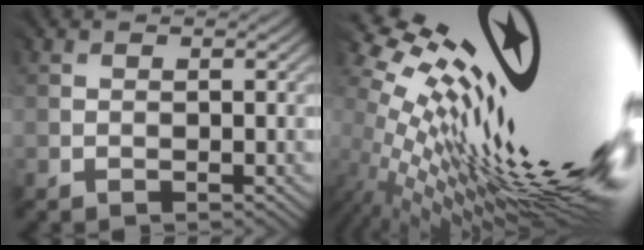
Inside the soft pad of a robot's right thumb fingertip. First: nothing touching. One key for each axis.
{"total": 19.4, "fx": 5.9, "fy": 6.0, "fz": 17.4, "tx": -0.251, "ty": 0.012, "tz": 0.096}